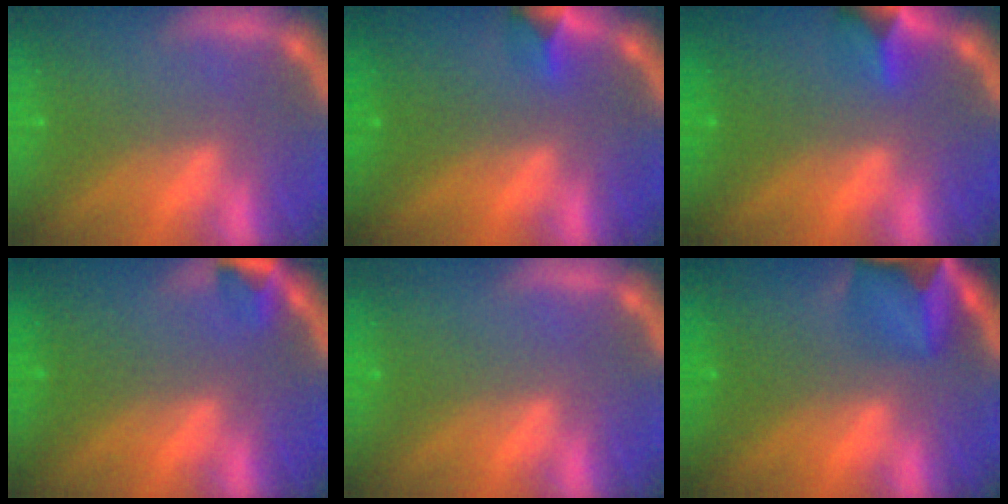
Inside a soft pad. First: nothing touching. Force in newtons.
{"total": 1.9}
{"total": 2.9}
{"total": 1.9}
{"total": 0.0}
{"total": 6.9}